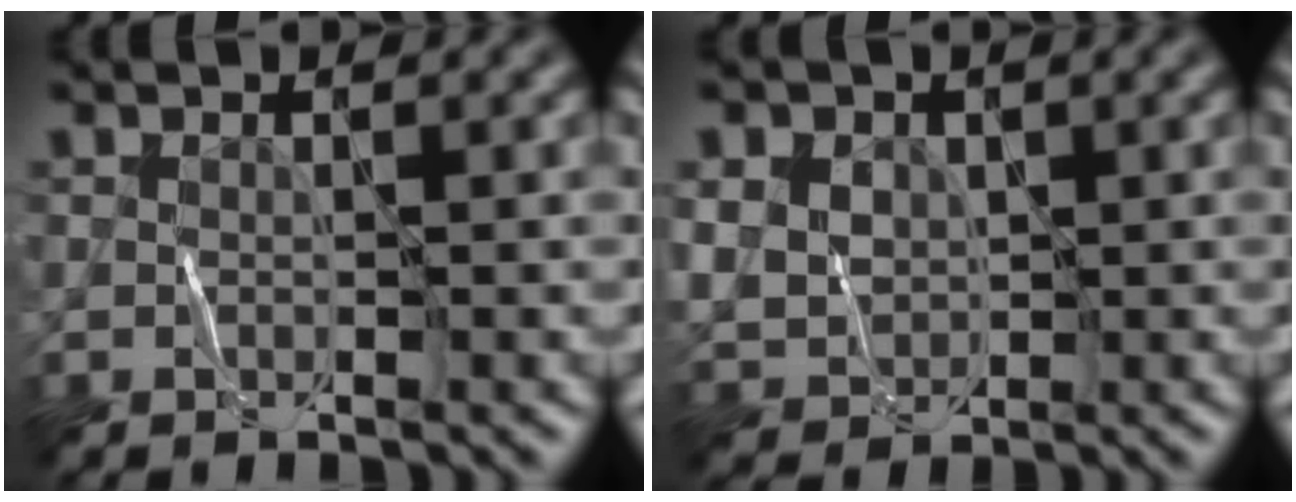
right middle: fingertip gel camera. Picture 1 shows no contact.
{"total": 6.6, "force": [1.7, 5.6, 3.0], "torque": [-0.074, 0.022, 0.024]}